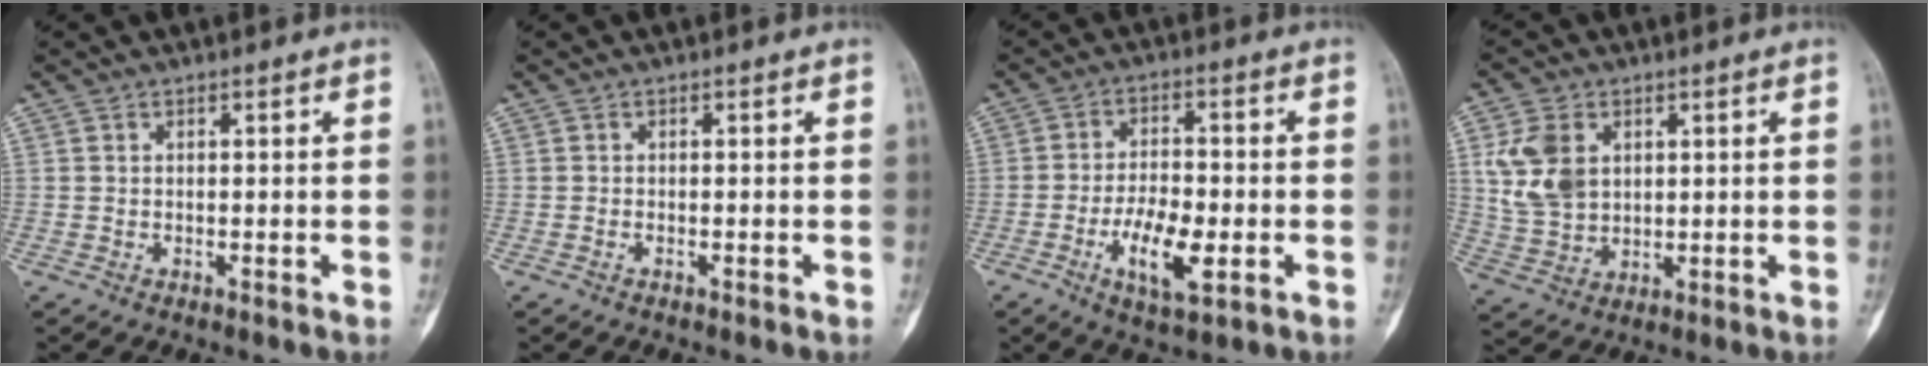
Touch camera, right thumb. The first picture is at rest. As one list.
[{"total": 0.0}, {"total": 9.2, "force": [-3.1, 3.7, 7.9], "torque": [-0.141, 0.008, -0.051]}, {"total": 9.7, "force": [2.9, 7.0, 6.1], "torque": [-0.108, -0.006, 0.066]}]